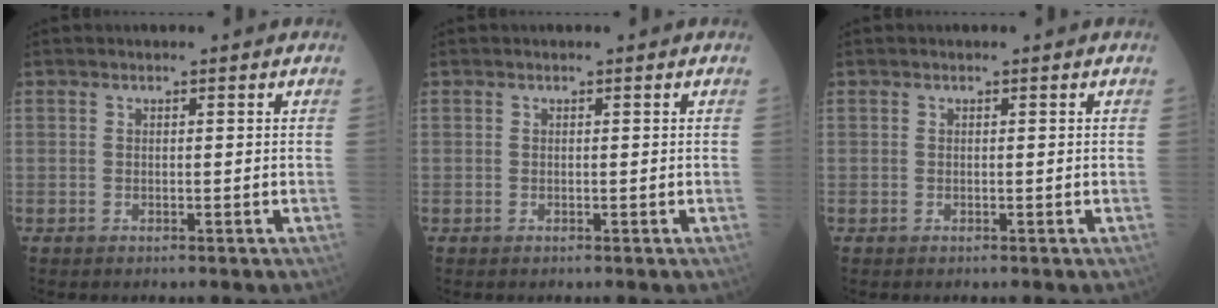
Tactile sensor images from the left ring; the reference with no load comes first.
{"total": 0.0}
{"total": 0.0}